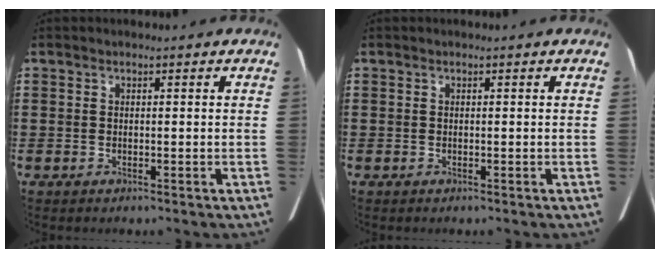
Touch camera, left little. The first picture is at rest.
{"total": 0.0}